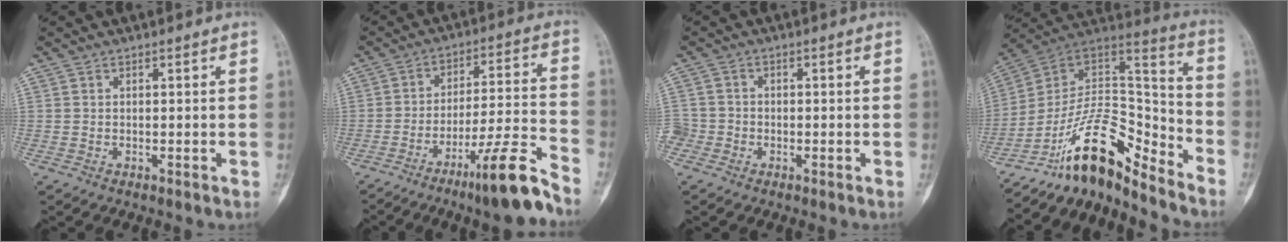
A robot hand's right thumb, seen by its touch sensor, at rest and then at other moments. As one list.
[{"total": 13.9, "force": [-9.9, 0.6, 9.8], "torque": [-0.155, 0.065, -0.162]}, {"total": 3.4, "force": [-1.5, 3.0, 0.5], "torque": [-0.002, 0.014, -0.034]}, {"total": 16.7, "force": [-13.2, 5.6, 8.5], "torque": [-0.108, 0.133, -0.236]}]